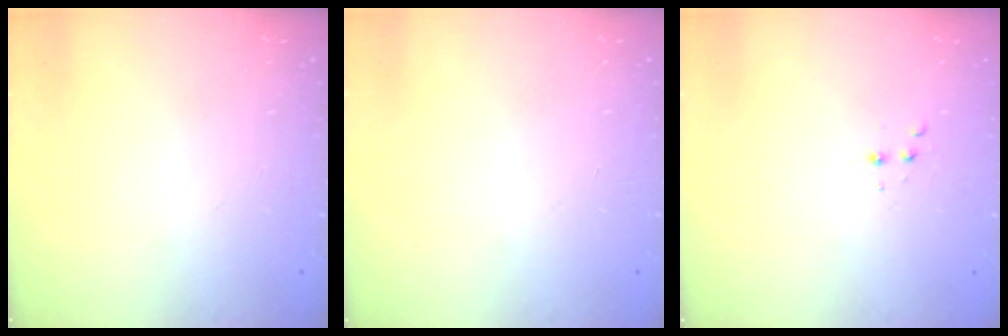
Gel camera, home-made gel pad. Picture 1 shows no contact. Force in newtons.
{"total": 0.0}
{"total": 2.5, "press": 2.4, "slide": 0.5}